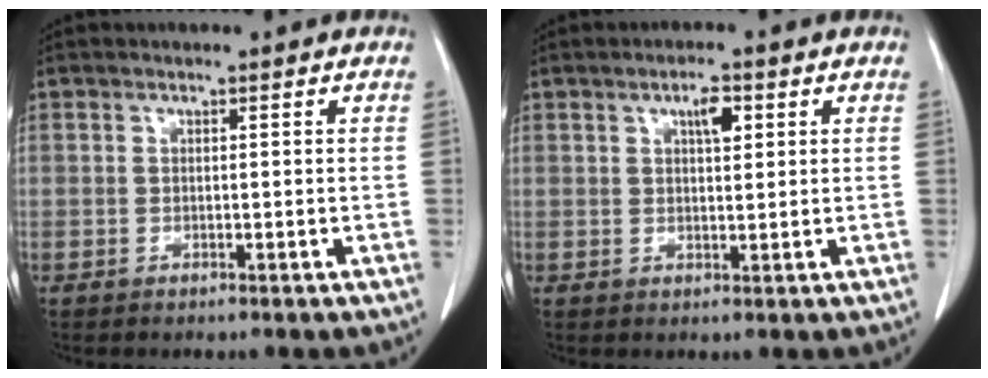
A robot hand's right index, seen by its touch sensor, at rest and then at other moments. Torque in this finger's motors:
{"motor_torque": [0.07, 0.08, 0.05, 0.04]}